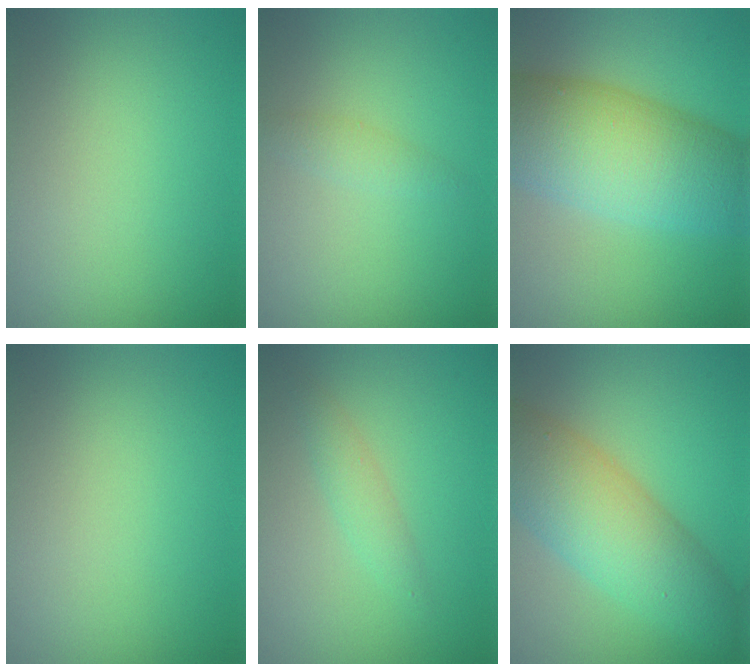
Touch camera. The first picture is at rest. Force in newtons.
{"total": 1.2, "press": 1.2, "slide": 0.0}
{"total": 11.7, "press": 11.7, "slide": 0.3}
{"total": 0.0}
{"total": 1.6, "press": 1.6, "slide": 0.0}
{"total": 8.1, "press": 8.0, "slide": 0.2}